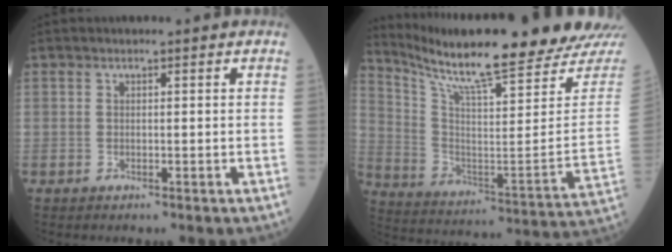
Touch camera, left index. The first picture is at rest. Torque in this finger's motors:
{"motor_torque": [0.39, -0.62, 0.35, 0.12]}